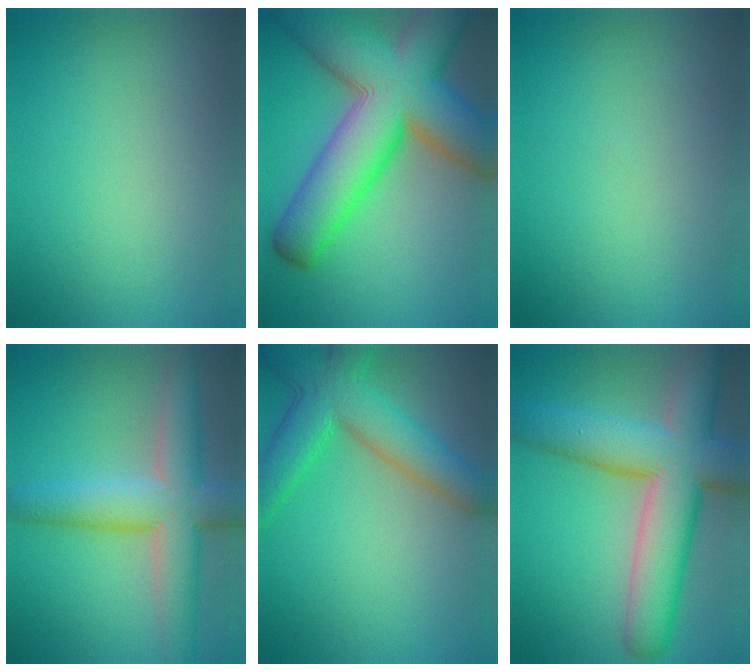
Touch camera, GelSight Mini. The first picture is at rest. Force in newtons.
{"total": 14.8, "press": 14.7, "slide": 0.7}
{"total": 0.0}
{"total": 7.4, "press": 7.4, "slide": 0.4}
{"total": 6.7, "press": 6.7, "slide": 0.4}
{"total": 11.6, "press": 11.5, "slide": 0.9}